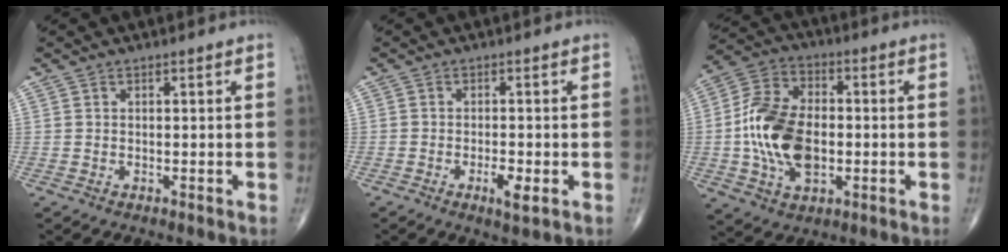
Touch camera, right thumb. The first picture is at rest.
{"total": 3.6, "force": [-1.4, 1.0, 3.2], "torque": [-0.056, -0.002, -0.023]}
{"total": 16.2, "force": [-1.7, 10.0, 12.7], "torque": [-0.232, 0.019, -0.030]}